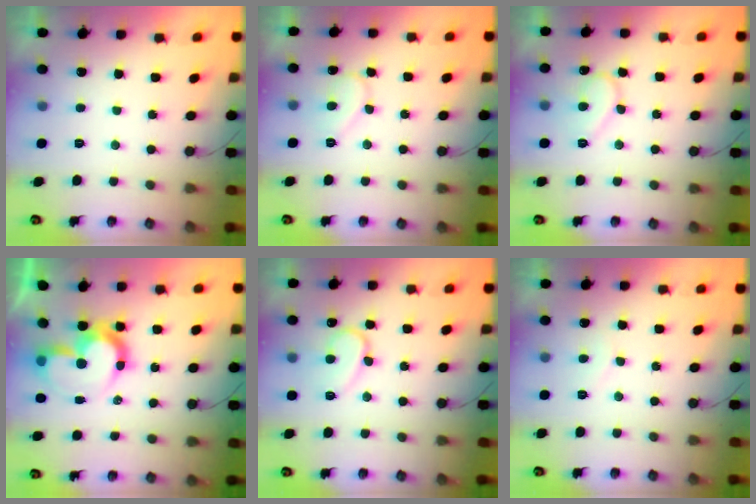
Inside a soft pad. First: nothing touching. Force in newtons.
{"total": 8.6, "press": 8.5, "slide": 0.7}
{"total": 9.8, "press": 9.8, "slide": 0.9}
{"total": 12.2, "press": 12.1, "slide": 1.4}
{"total": 11.1, "press": 11.0, "slide": 1.0}
{"total": 4.1, "press": 4.1, "slide": 0.4}